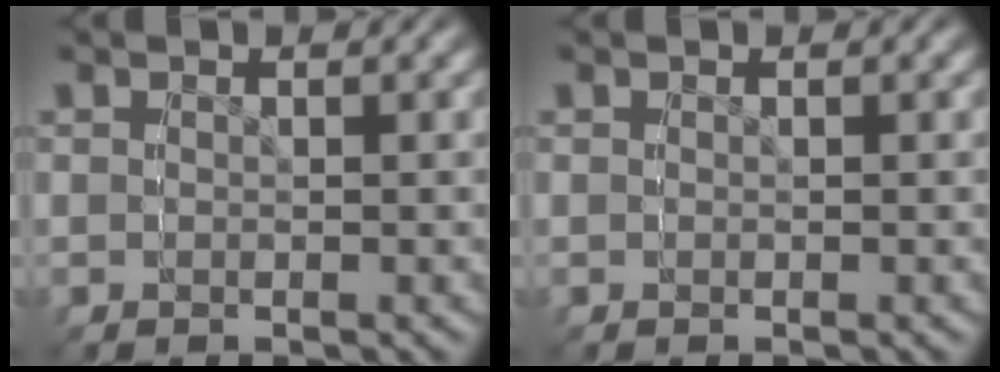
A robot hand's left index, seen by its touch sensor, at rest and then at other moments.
{"total": 0.0}